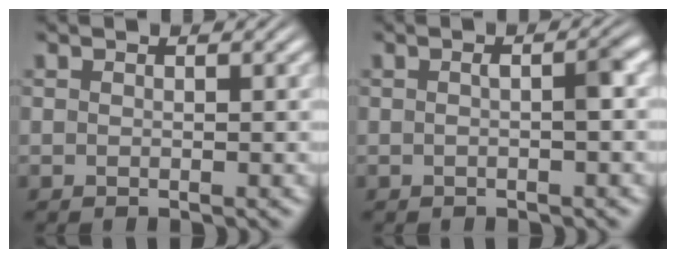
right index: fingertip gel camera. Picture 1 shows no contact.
{"total": 1.8, "force": [-0.3, 0.2, 1.8], "torque": [-0.022, 0.005, -0.007]}